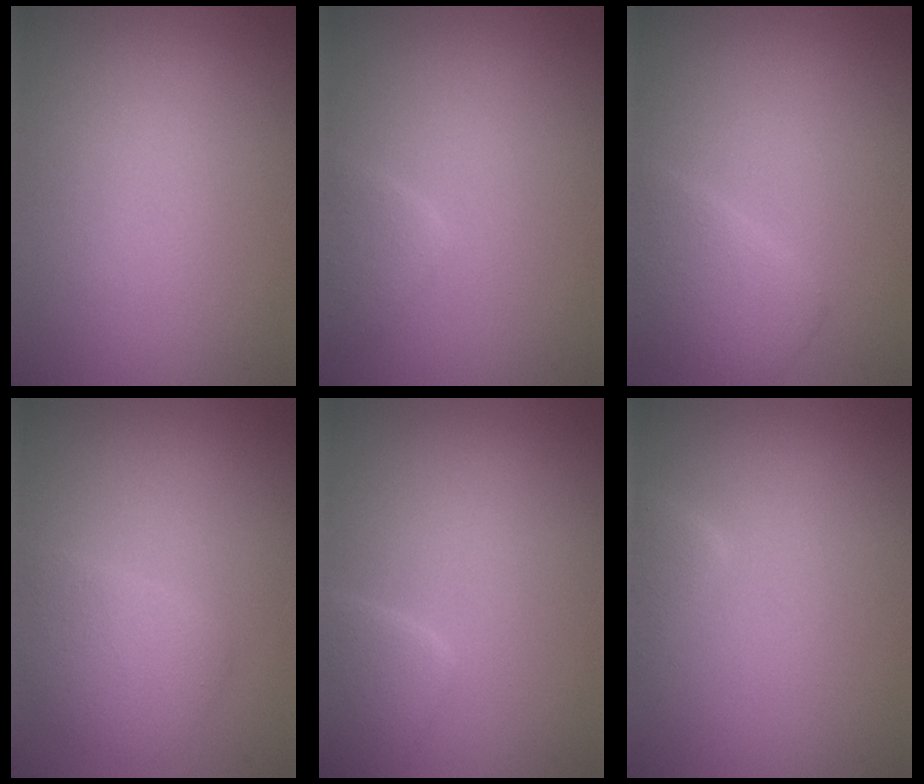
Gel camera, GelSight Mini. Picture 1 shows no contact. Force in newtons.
{"total": 1.6, "press": 1.6, "slide": 0.1}
{"total": 2.7, "press": 2.7, "slide": 0.1}
{"total": 2.7, "press": 2.7, "slide": 0.1}
{"total": 2.3, "press": 2.3, "slide": 0.1}
{"total": 1.5, "press": 1.5, "slide": 0.1}